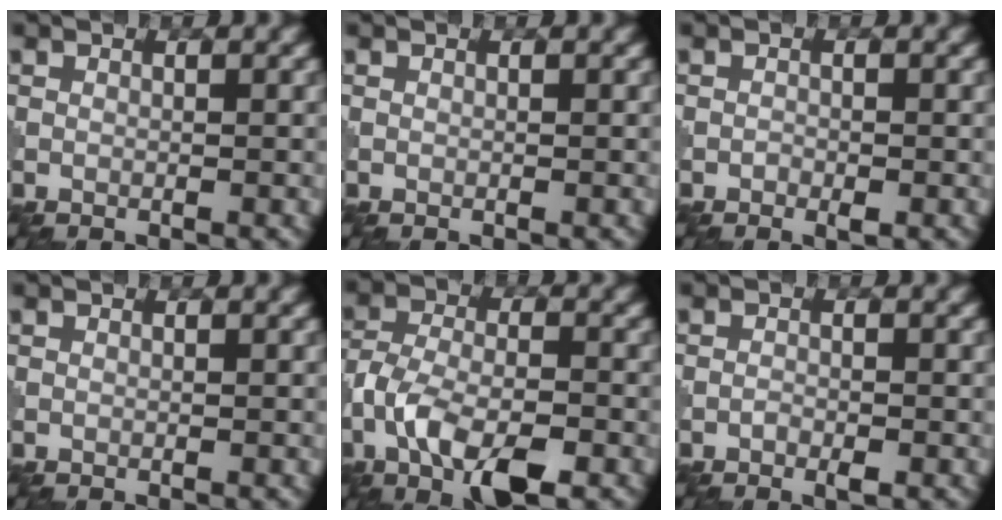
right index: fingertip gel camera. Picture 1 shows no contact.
{"total": 0.0}
{"total": 0.9, "force": [-0.5, 0.5, 0.6], "torque": [-0.009, 0.001, -0.009]}
{"total": 0.0}
{"total": 7.3, "force": [-3.8, 2.9, 5.5], "torque": [-0.109, 0.000, -0.078]}
{"total": 1.2, "force": [-0.7, 0.4, 0.8], "torque": [-0.016, 0.001, -0.015]}